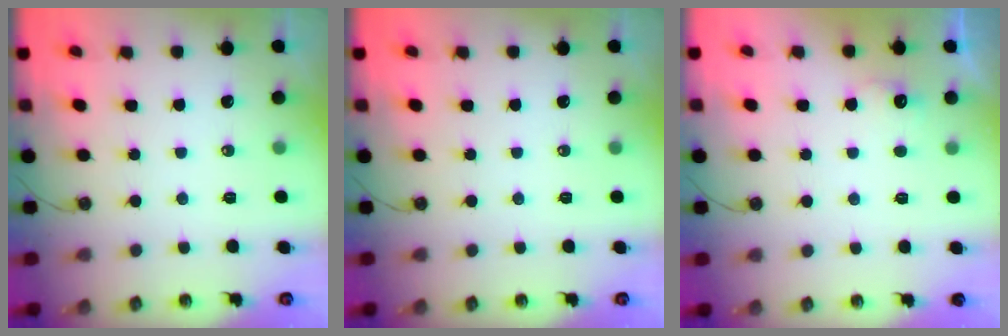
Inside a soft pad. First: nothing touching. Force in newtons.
{"total": 0.0}
{"total": 4.5, "press": 4.3, "slide": 1.0}